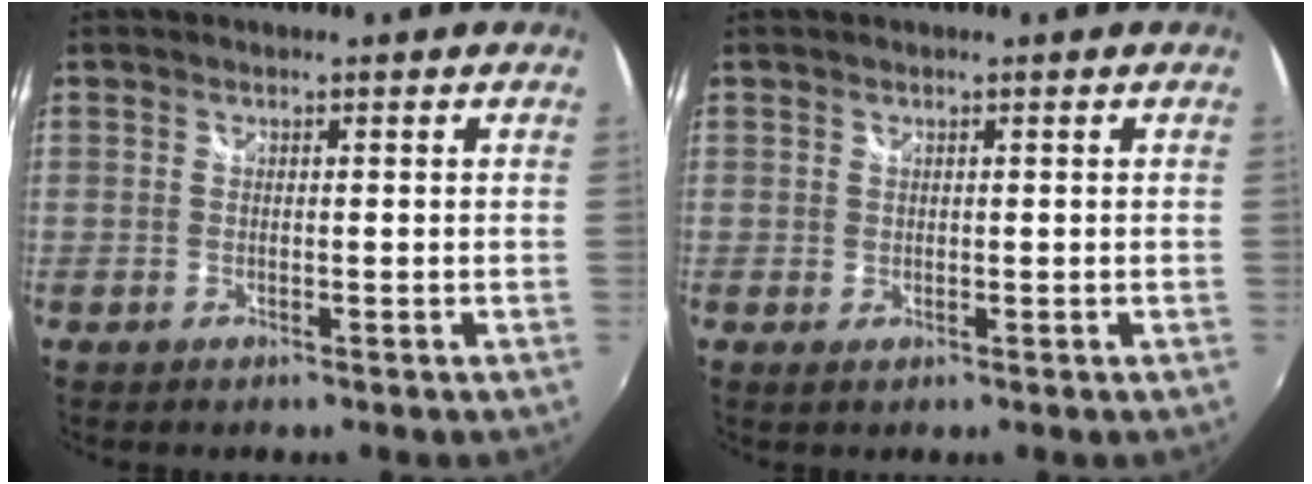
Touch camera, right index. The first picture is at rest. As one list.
[{"total": 0.6, "force": [0.3, 0.5, 0.1], "torque": [0.001, -0.001, 0.005]}]